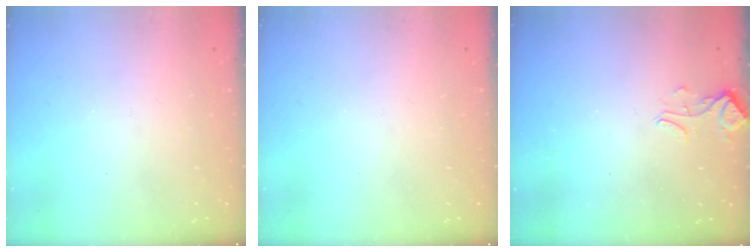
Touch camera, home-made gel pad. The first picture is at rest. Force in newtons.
{"total": 0.0}
{"total": 2.7, "press": 2.7, "slide": 0.5}